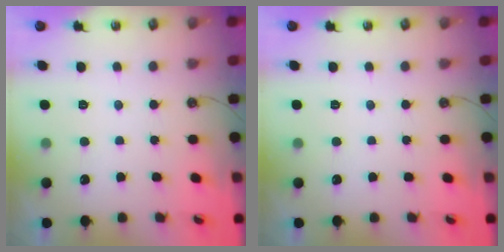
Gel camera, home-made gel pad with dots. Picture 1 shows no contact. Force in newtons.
{"total": 0.0}